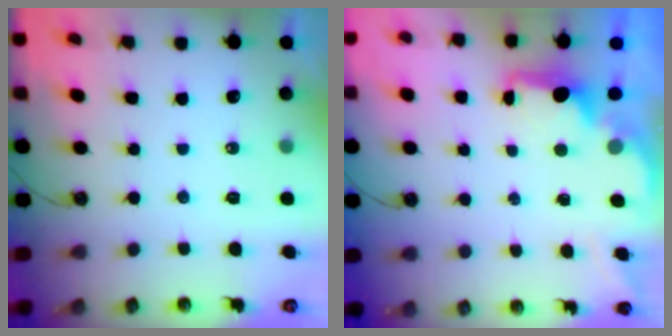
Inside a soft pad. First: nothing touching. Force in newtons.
{"total": 1.9, "press": 1.7, "slide": 0.8}